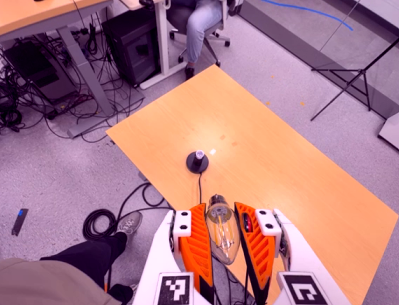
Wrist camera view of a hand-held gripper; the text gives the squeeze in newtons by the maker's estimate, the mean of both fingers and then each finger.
{"total": 20.9, "left": 21.9, "right": 19.9}